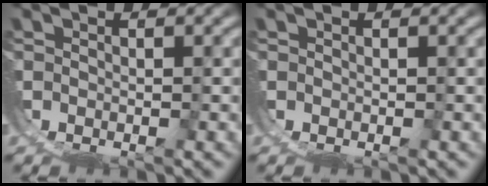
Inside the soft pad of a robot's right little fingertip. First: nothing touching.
{"total": 0.0}